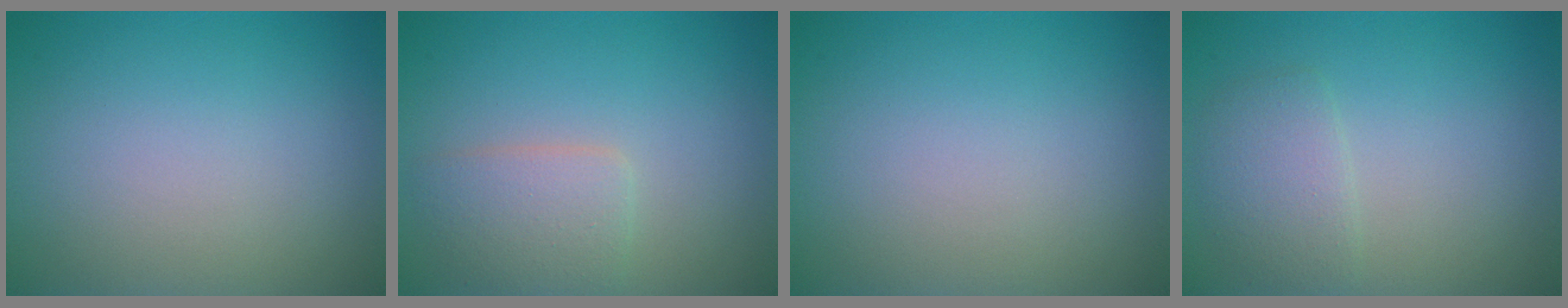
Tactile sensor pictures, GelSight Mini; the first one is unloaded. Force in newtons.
{"total": 2.8, "press": 2.8, "slide": 0.0}
{"total": 0.0}
{"total": 2.3, "press": 2.3, "slide": 0.0}